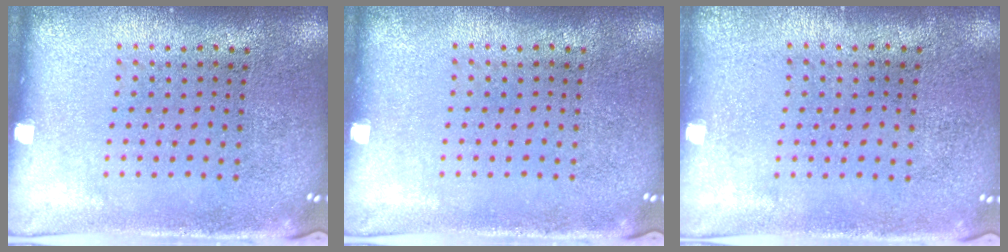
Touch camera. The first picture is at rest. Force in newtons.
{"total": 0.0}
{"total": 0.0}